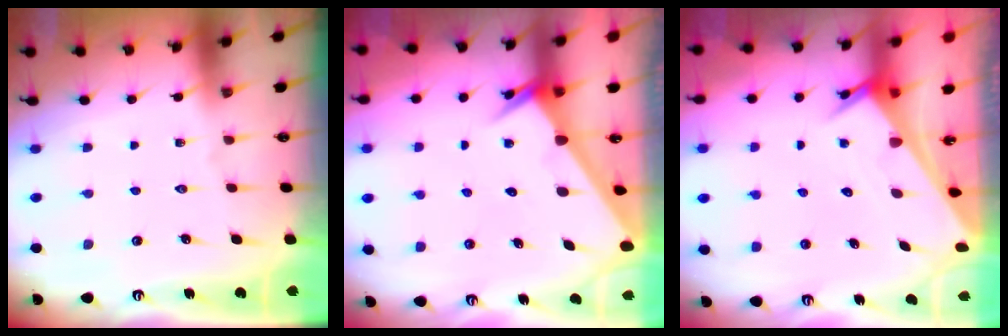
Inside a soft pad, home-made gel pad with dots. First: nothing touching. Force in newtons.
{"total": 2.8, "press": 2.8, "slide": 0.1}
{"total": 3.3, "press": 3.3, "slide": 0.2}